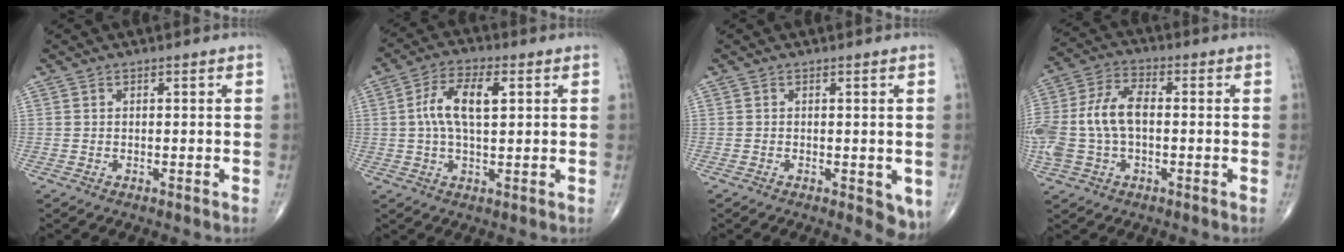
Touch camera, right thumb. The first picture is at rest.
{"total": 9.2, "force": [1.8, 4.1, 8.0], "torque": [-0.157, 0.013, 0.028]}
{"total": 4.2, "force": [-0.8, 1.9, 3.7], "torque": [-0.029, -0.008, -0.011]}
{"total": 13.8, "force": [-0.6, 8.2, 11.0], "torque": [-0.251, 0.029, -0.014]}